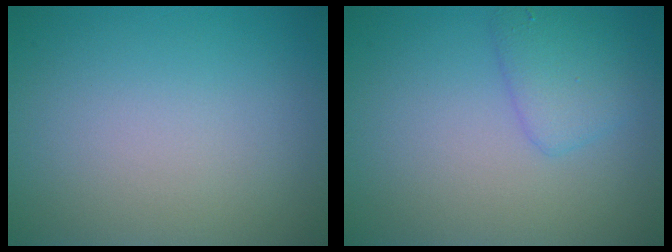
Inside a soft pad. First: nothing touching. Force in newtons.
{"total": 2.4, "press": 2.4, "slide": 0.1}